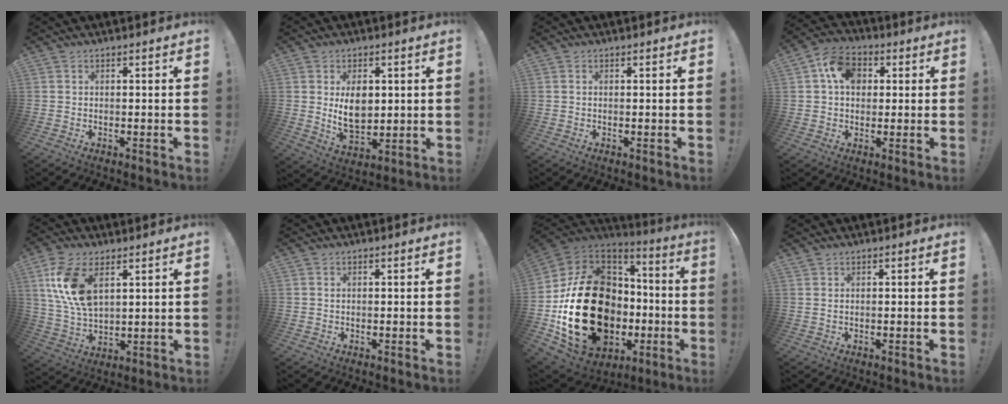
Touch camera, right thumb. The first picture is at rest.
{"total": 9.6, "force": [2.2, 6.7, 6.6], "torque": [-0.102, -0.014, 0.036]}
{"total": 0.0}
{"total": 10.5, "force": [3.2, 8.0, 5.9], "torque": [-0.097, 0.004, 0.062]}
{"total": 13.8, "force": [5.9, 7.6, 9.9], "torque": [-0.207, -0.017, 0.110]}
{"total": 0.5, "force": [0.0, 0.5, -0.2], "torque": [0.002, 0.002, 0.000]}
{"total": 31.6, "force": [-4.6, 22.8, 21.3], "torque": [-0.392, 0.014, -0.013]}
{"total": 0.7, "force": [0.6, 0.0, 0.4], "torque": [0.000, -0.003, 0.010]}